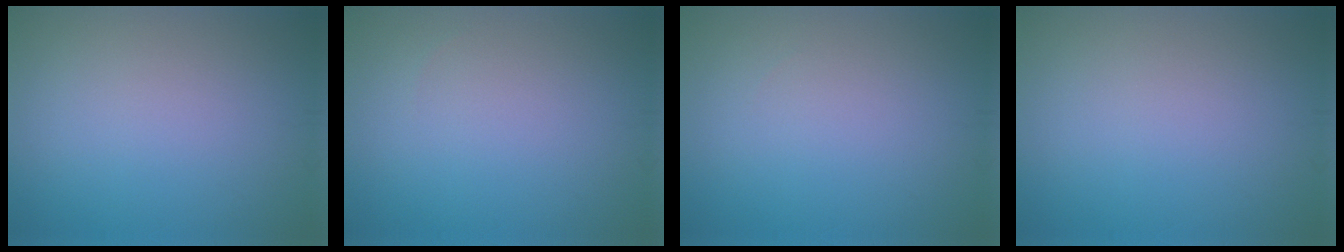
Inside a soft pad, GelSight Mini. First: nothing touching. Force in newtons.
{"total": 0.0}
{"total": 0.0}
{"total": 0.0}